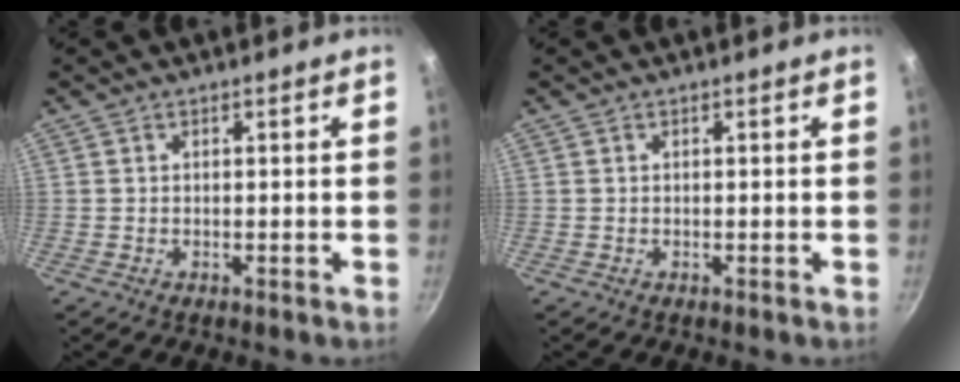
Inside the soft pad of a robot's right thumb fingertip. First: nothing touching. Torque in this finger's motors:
{"motor_torque": [-0.38, 0.40, 0.00, 0.00, 0.00]}